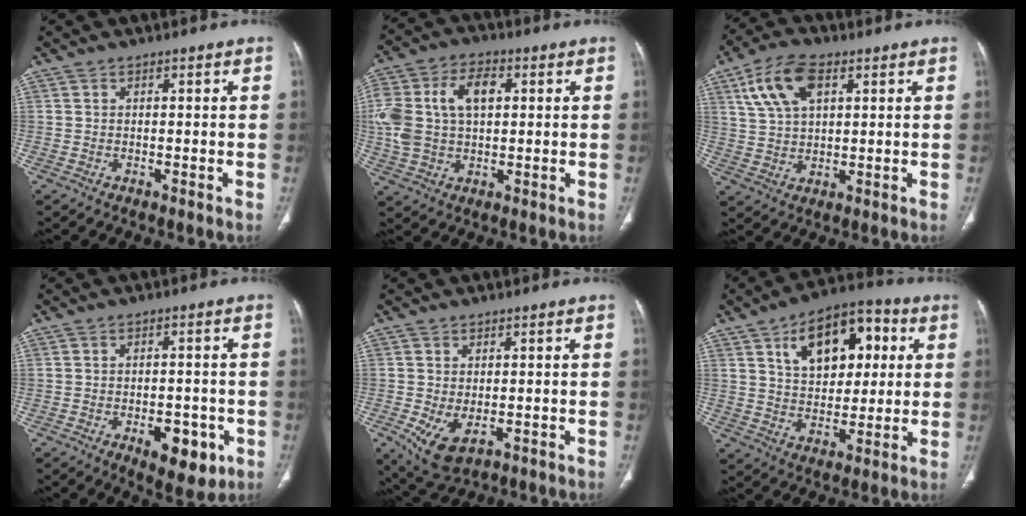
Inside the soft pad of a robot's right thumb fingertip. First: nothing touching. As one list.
[{"total": 15.7, "force": [2.8, 10.0, 11.8], "torque": [-0.256, 0.019, 0.052]}, {"total": 10.7, "force": [4.5, 5.8, 7.9], "torque": [-0.150, 0.002, 0.087]}, {"total": 8.8, "force": [-3.5, 4.5, 6.7], "torque": [-0.070, 0.008, -0.038]}, {"total": 7.0, "force": [-1.9, 4.0, 5.3], "torque": [-0.102, -0.009, -0.019]}, {"total": 16.3, "force": [5.7, 9.7, 11.8], "torque": [-0.139, 0.002, 0.092]}]